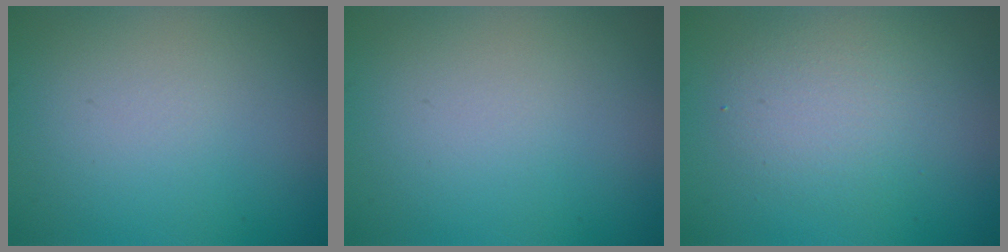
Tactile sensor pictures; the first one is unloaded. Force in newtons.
{"total": 0.0}
{"total": 3.4, "press": 3.4, "slide": 0.2}